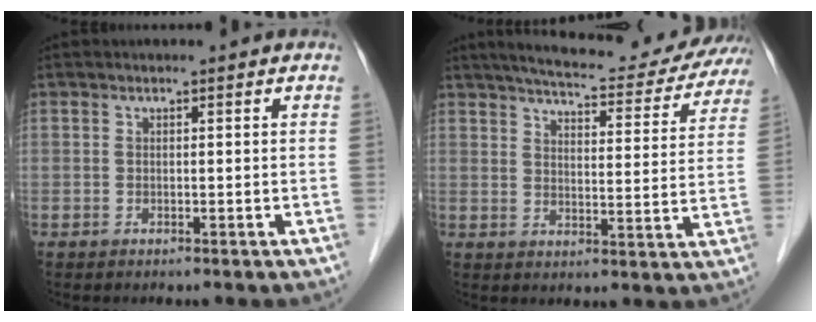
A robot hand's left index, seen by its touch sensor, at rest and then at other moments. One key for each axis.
{"total": 19.4, "fx": 17.8, "fy": 3.3, "fz": 7.1, "tx": -0.096, "ty": -0.016, "tz": 0.217}